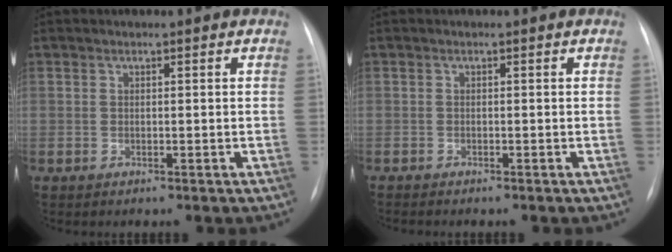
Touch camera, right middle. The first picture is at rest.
{"total": 1.4, "force": [-1.3, 0.2, 0.6], "torque": [-0.007, -0.002, -0.015]}